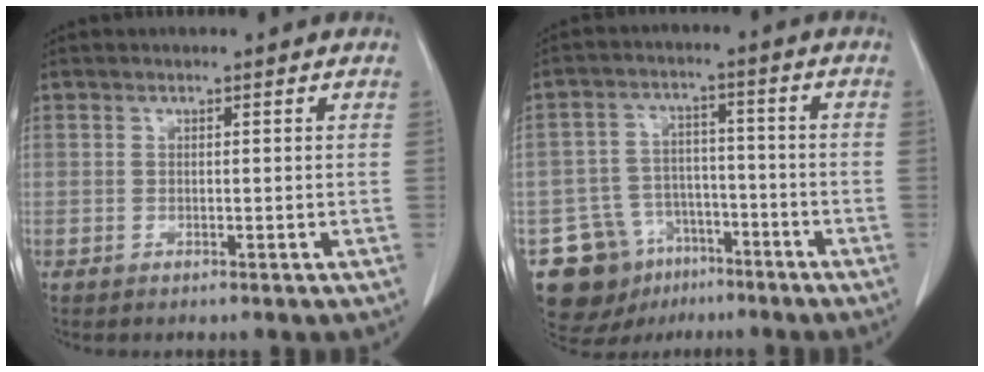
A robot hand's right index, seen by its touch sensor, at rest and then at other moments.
{"total": 12.4, "force": [-7.0, 9.5, 3.7], "torque": [-0.068, 0.039, -0.102]}